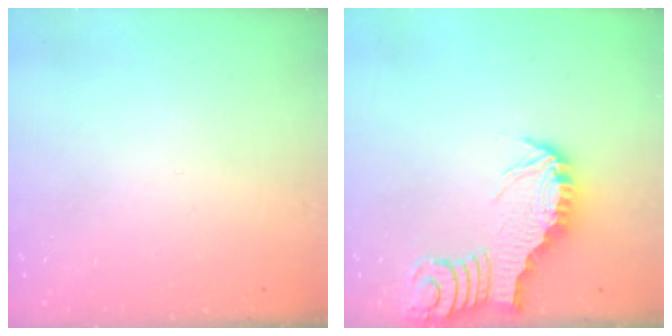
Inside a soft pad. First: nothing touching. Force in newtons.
{"total": 2.9, "press": 2.9, "slide": 0.3}